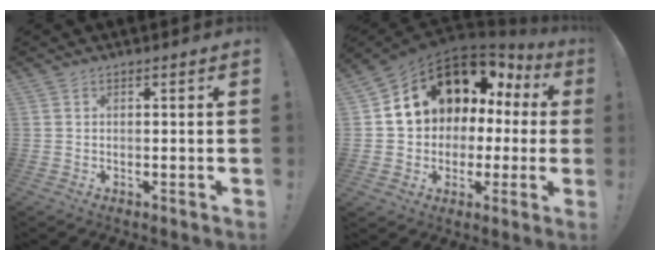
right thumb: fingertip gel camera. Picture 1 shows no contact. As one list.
[{"total": 12.9, "force": [6.2, 9.3, 6.4], "torque": [-0.103, -0.046, 0.125]}]